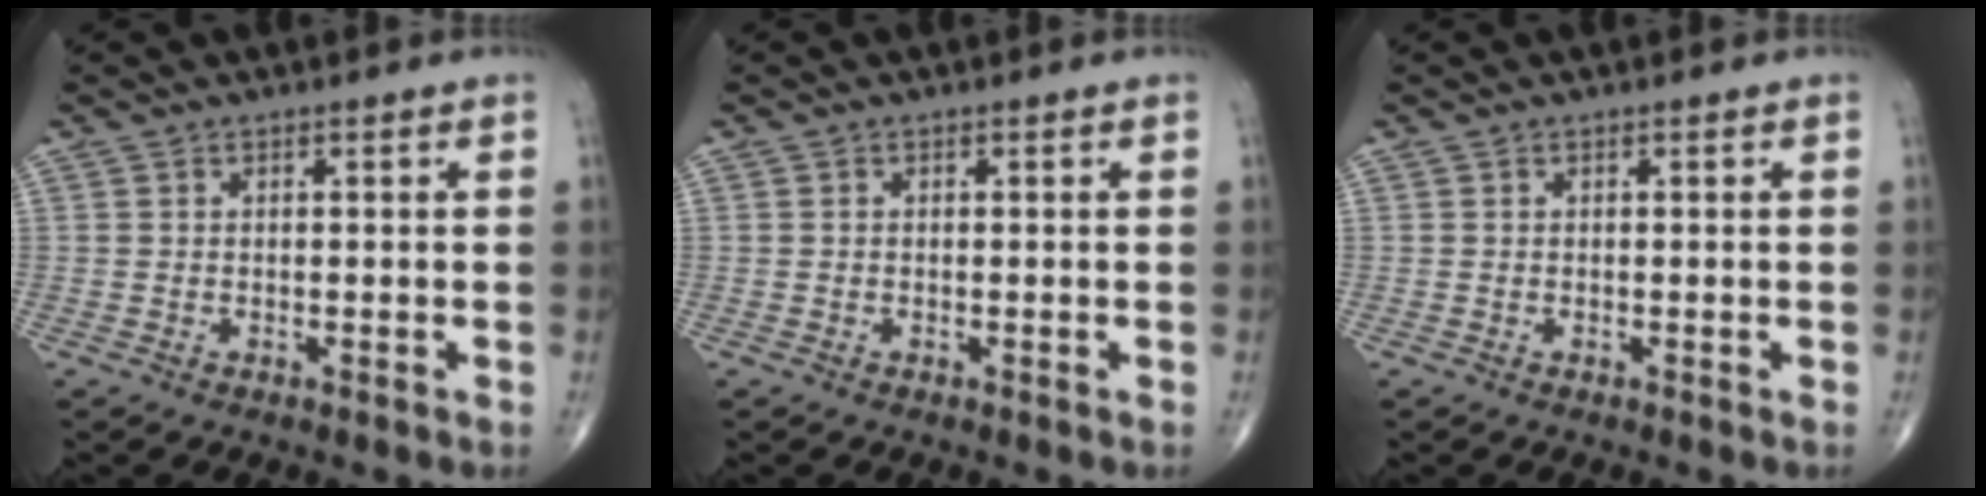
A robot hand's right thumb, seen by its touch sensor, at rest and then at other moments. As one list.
[{"total": 0.0}, {"total": 0.0}]